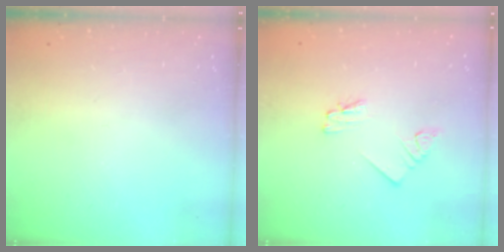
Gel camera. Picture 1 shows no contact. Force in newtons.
{"total": 1.7, "press": 1.7, "slide": 0.0}